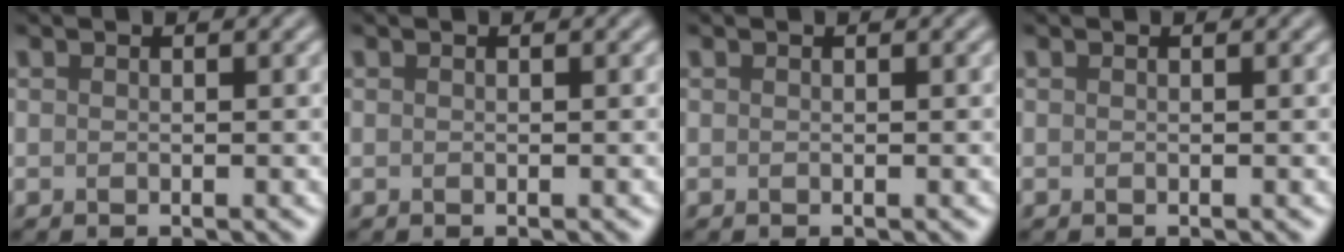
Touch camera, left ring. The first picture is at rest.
{"total": 0.0}
{"total": 0.0}
{"total": 0.0}